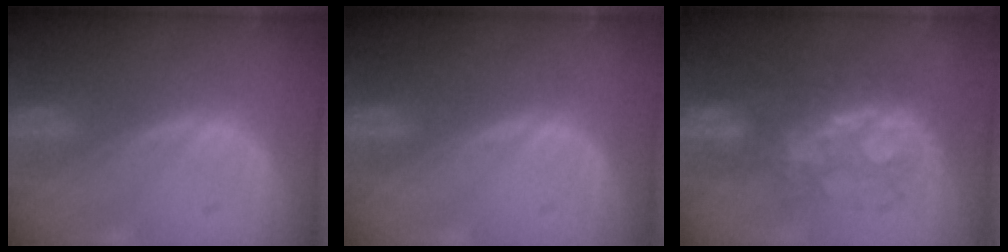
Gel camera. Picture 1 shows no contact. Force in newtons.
{"total": 0.0}
{"total": 7.7, "press": 7.6, "slide": 0.7}